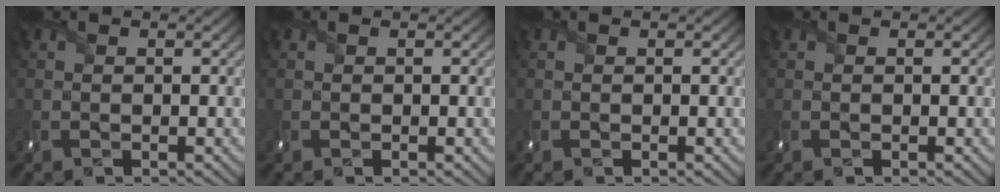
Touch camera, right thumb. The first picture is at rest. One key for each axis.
{"total": 0.0}
{"total": 0.0}
{"total": 0.0}